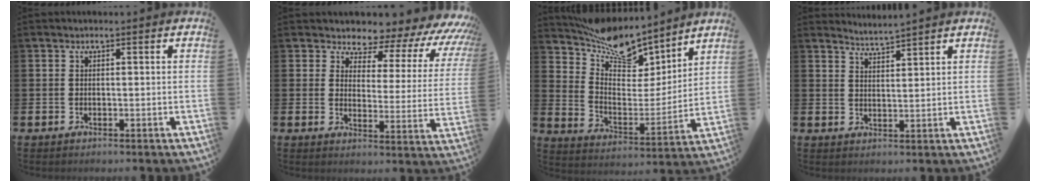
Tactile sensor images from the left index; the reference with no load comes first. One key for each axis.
{"total": 4.6, "fx": 3.9, "fy": 2.3, "fz": 0.8, "tx": -0.025, "ty": -0.049, "tz": 0.054}
{"total": 10.7, "fx": 9.6, "fy": 3.8, "fz": 2.9, "tx": -0.096, "ty": -0.068, "tz": 0.172}
{"total": 3.3, "fx": 3.2, "fy": -0.5, "fz": -0.4, "tx": 0.000, "ty": -0.020, "tz": 0.058}